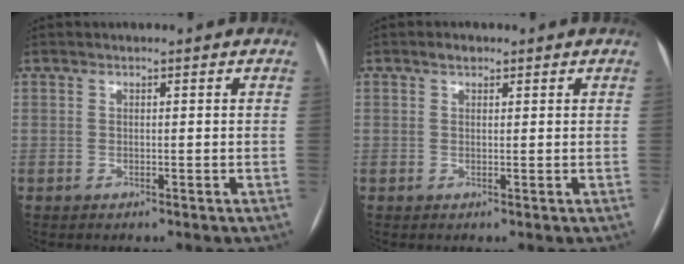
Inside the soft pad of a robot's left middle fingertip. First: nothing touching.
{"total": 1.4, "force": [1.0, 0.8, 0.6], "torque": [-0.012, 0.006, 0.015]}